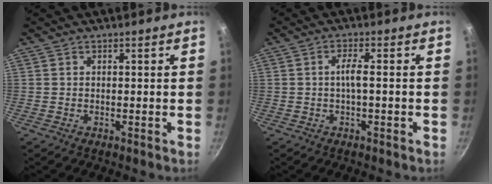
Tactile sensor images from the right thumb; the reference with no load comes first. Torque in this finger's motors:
{"motor_torque": [1.80, 3.21, 0.33, 0.27, 0.09]}